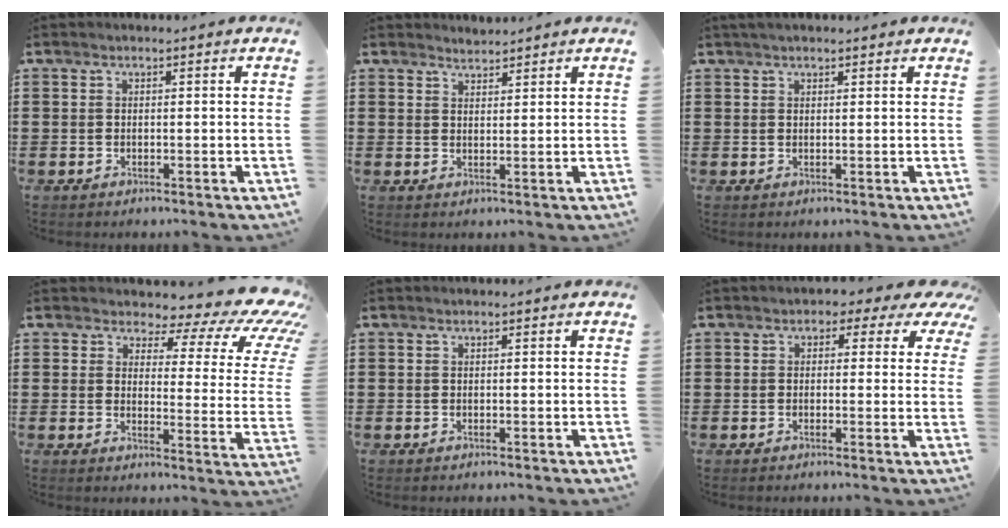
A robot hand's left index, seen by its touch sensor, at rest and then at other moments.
{"total": 1.6, "force": [1.6, 0.1, -0.2], "torque": [0.000, 0.002, 0.033]}
{"total": 1.2, "force": [1.0, 0.3, 0.5], "torque": [-0.010, 0.002, 0.019]}
{"total": 6.2, "force": [4.1, 2.6, 3.8], "torque": [-0.062, -0.034, 0.065]}
{"total": 0.0}
{"total": 2.2, "force": [0.5, 1.8, 1.2], "torque": [-0.017, 0.000, -0.001]}